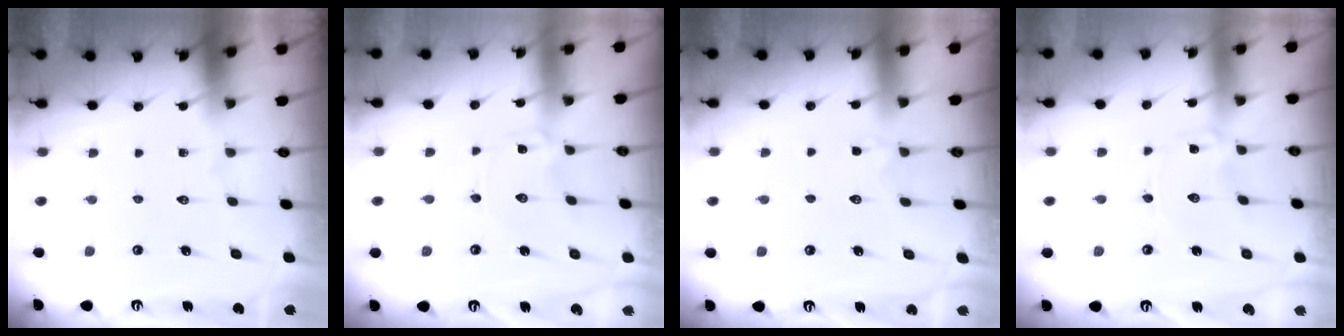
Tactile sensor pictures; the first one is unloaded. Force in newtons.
{"total": 0.0}
{"total": 2.7, "press": 2.5, "slide": 1.0}
{"total": 0.0}